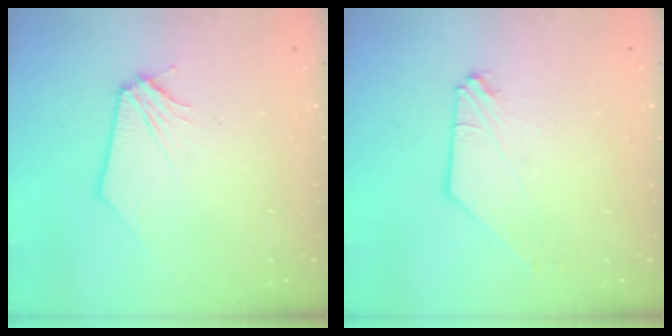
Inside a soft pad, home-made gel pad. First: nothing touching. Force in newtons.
{"total": 0.0}